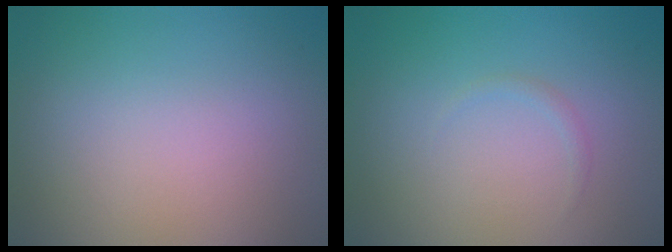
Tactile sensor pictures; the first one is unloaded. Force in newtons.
{"total": 0.5, "press": 0.5, "slide": 0.0}